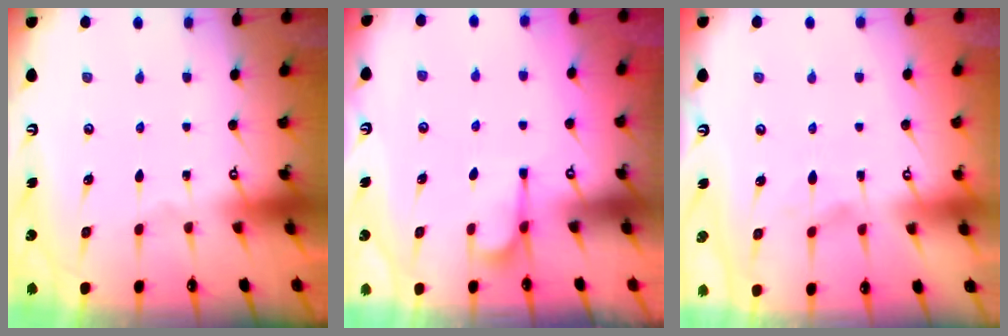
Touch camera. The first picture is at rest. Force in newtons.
{"total": 2.5, "press": 2.2, "slide": 1.2}
{"total": 2.8, "press": 2.6, "slide": 1.1}